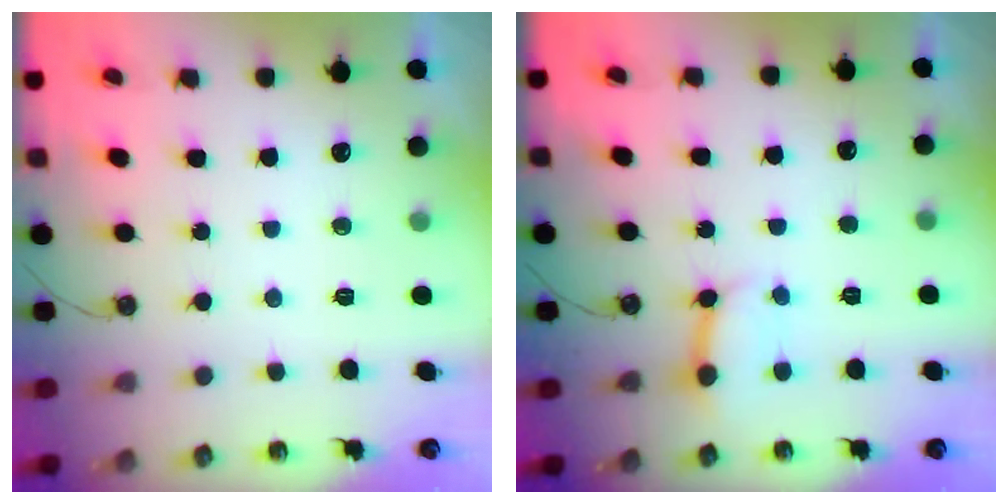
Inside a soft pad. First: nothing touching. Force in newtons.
{"total": 6.8, "press": 6.8, "slide": 0.5}